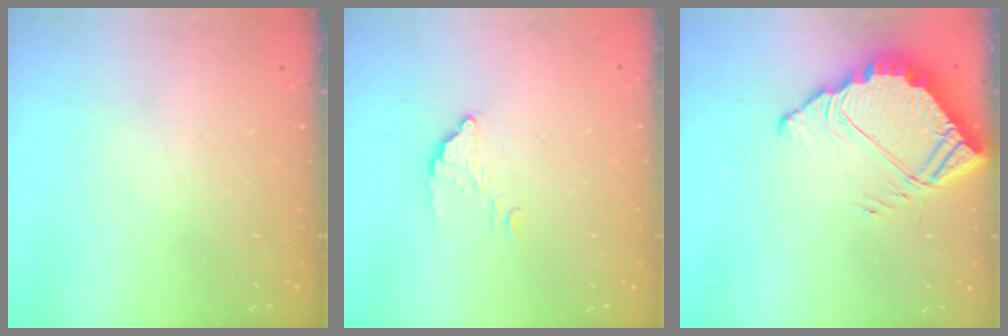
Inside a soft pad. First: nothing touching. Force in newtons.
{"total": 2.9, "press": 2.9, "slide": 0.1}
{"total": 8.9, "press": 8.9, "slide": 0.6}